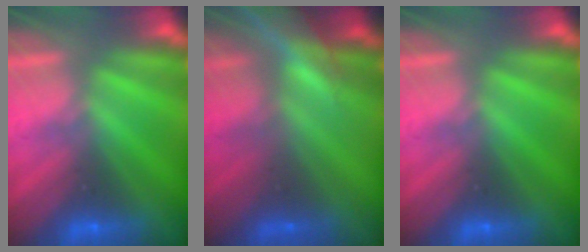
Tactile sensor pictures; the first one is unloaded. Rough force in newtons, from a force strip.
{"total": 6.9}
{"total": 0.0}